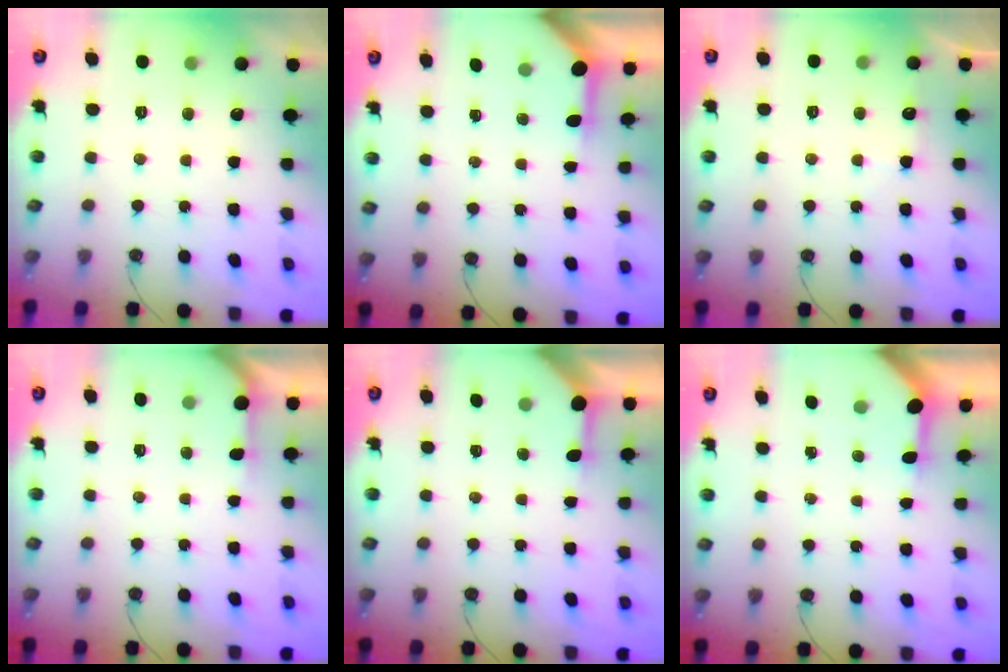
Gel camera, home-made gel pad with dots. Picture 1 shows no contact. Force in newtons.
{"total": 3.6, "press": 3.5, "slide": 0.5}
{"total": 6.3, "press": 6.3, "slide": 0.7}
{"total": 2.5, "press": 2.5, "slide": 0.2}
{"total": 2.7, "press": 2.6, "slide": 0.3}
{"total": 3.1, "press": 3.1, "slide": 0.2}